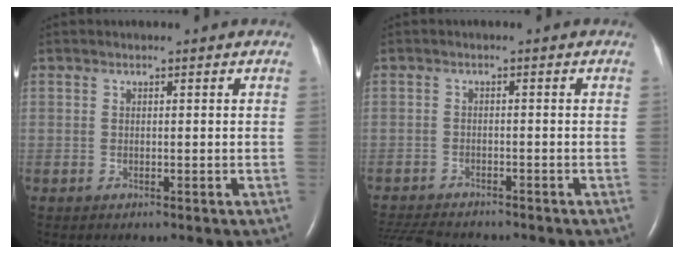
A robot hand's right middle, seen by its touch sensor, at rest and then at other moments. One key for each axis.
{"total": 8.4, "fx": -7.6, "fy": 1.9, "fz": 3.0, "tx": -0.057, "ty": -0.013, "tz": -0.118}